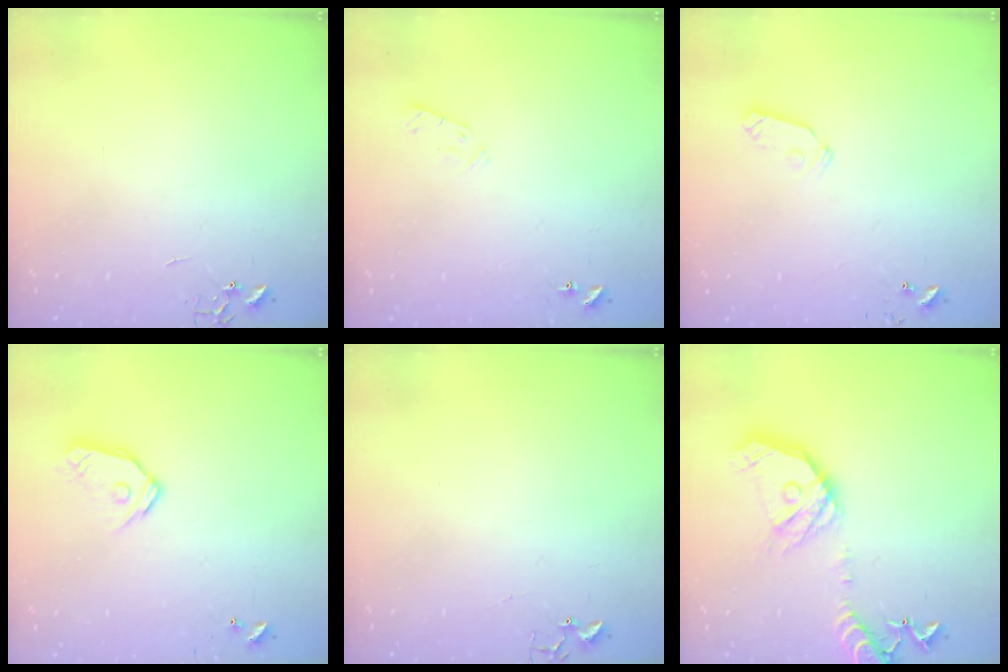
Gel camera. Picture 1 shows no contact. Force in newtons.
{"total": 4.5, "press": 4.5, "slide": 0.4}
{"total": 5.3, "press": 5.3, "slide": 0.1}
{"total": 9.8, "press": 9.8, "slide": 0.9}
{"total": 1.9, "press": 1.9, "slide": 0.2}
{"total": 17.9, "press": 17.7, "slide": 2.6}